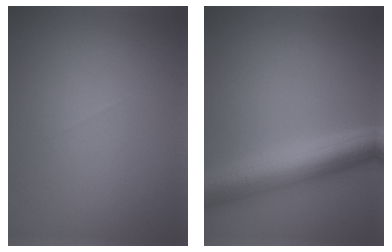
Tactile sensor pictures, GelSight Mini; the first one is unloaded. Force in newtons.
{"total": 7.2, "press": 7.2, "slide": 0.2}